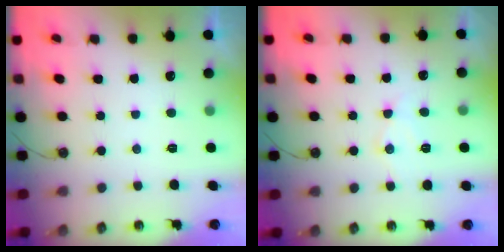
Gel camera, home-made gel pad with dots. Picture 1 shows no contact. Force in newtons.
{"total": 8.7, "press": 8.6, "slide": 0.8}